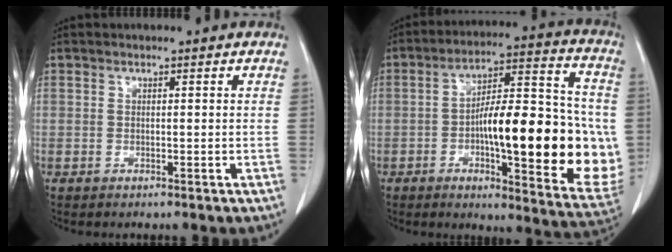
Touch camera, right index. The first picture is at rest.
{"total": 24.1, "force": [-2.9, 5.6, 23.2], "torque": [-0.284, 0.019, -0.032]}